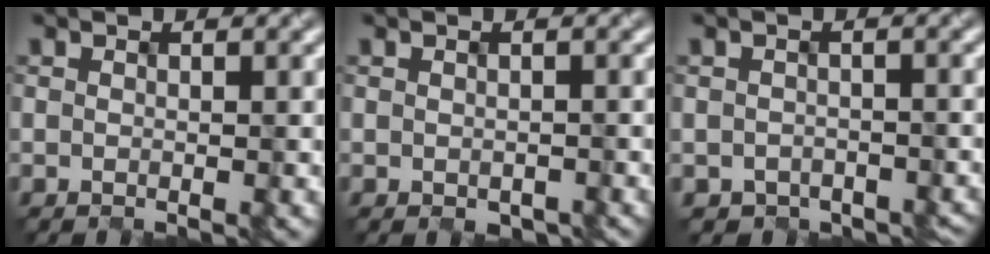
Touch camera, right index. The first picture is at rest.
{"total": 0.9, "force": [-0.7, 0.4, 0.3], "torque": [-0.005, -0.002, 0.006]}
{"total": 3.6, "force": [-2.4, 2.4, 1.1], "torque": [-0.007, -0.019, -0.013]}